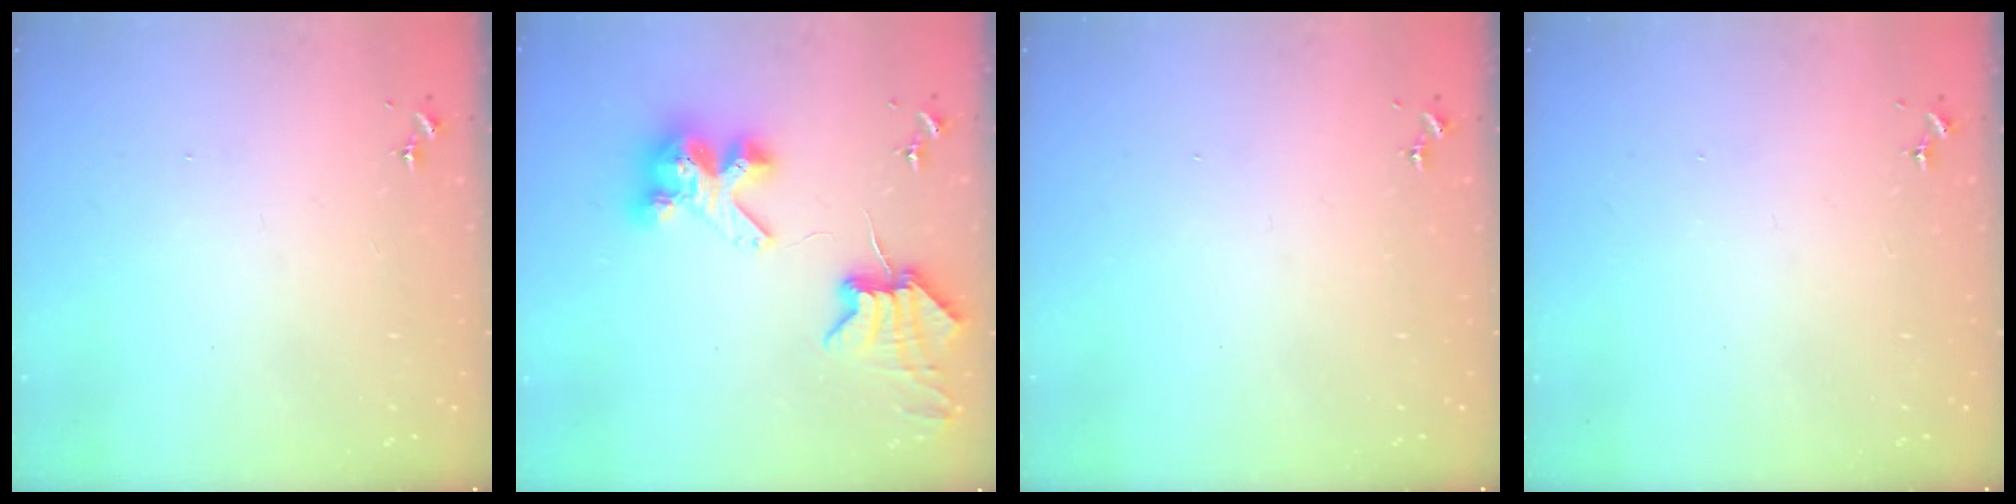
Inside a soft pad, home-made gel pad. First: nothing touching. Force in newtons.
{"total": 8.7, "press": 8.7, "slide": 1.2}
{"total": 0.0}
{"total": 1.3, "press": 0.9, "slide": 0.9}